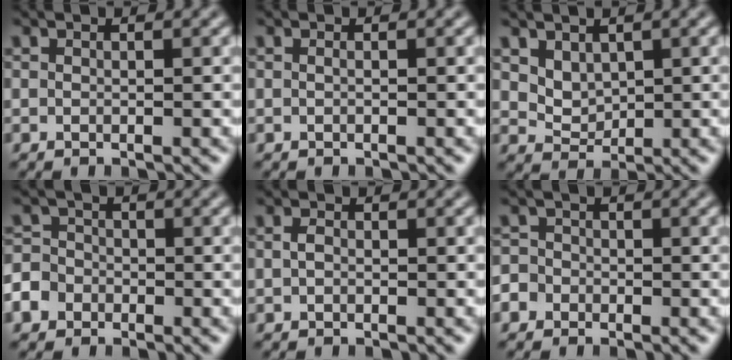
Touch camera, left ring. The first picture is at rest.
{"total": 0.0}
{"total": 2.1, "force": [1.1, 1.5, 1.0], "torque": [-0.023, -0.008, 0.027]}
{"total": 4.4, "force": [-2.4, 3.5, 1.2], "torque": [-0.017, -0.008, -0.050]}
{"total": 0.8, "force": [-0.1, 0.6, 0.6], "torque": [-0.013, 0.002, -0.002]}
{"total": 3.0, "force": [-1.7, 2.4, 0.6], "torque": [0.003, 0.002, -0.038]}